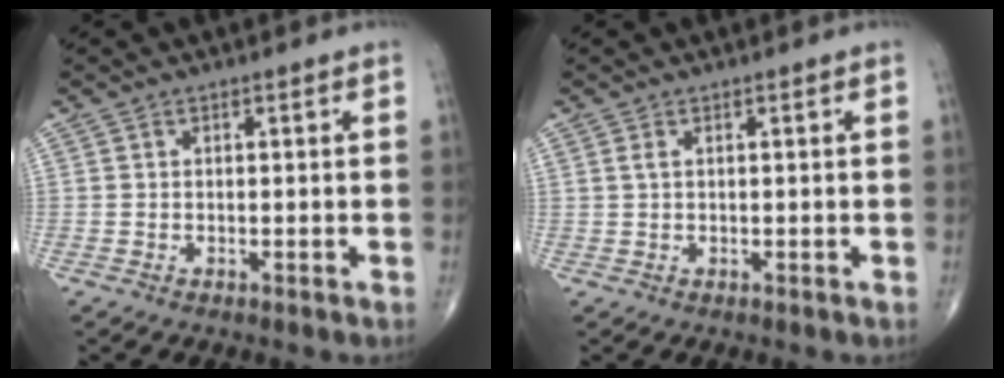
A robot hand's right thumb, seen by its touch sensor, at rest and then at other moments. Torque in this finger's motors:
{"motor_torque": [0.00, 0.01, 0.10, 0.15, 0.00]}